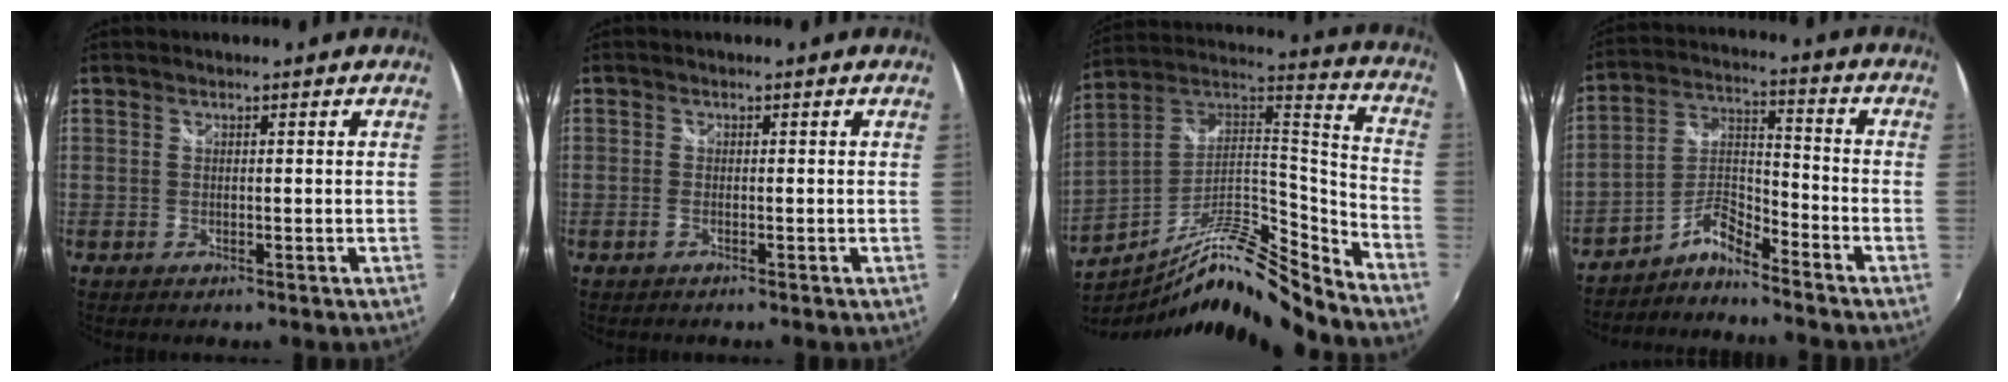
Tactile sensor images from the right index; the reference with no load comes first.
{"total": 0.7, "force": [-0.5, 0.2, 0.4], "torque": [-0.010, -0.001, -0.012]}
{"total": 19.4, "force": [-14.5, 3.8, 12.2], "torque": [-0.208, 0.002, -0.268]}
{"total": 6.1, "force": [-5.5, 0.8, 2.5], "torque": [-0.059, 0.031, -0.117]}